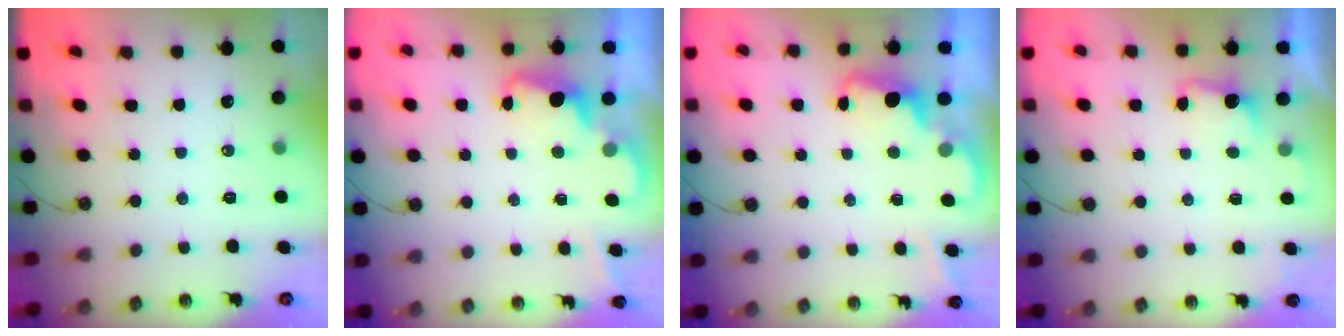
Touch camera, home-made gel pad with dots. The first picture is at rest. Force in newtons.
{"total": 2.3, "press": 2.3, "slide": 0.6}
{"total": 1.9, "press": 1.9, "slide": 0.6}
{"total": 2.5, "press": 2.3, "slide": 0.9}